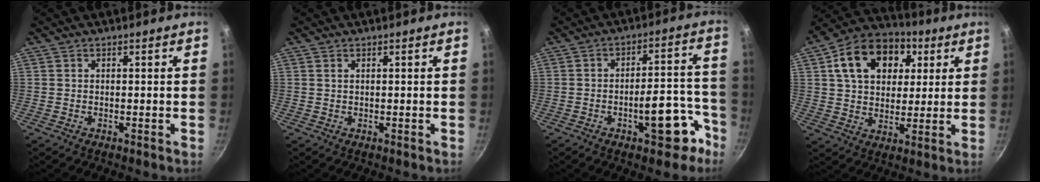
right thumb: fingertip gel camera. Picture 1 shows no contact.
{"total": 0.5, "force": [0.3, 0.3, 0.3], "torque": [-0.006, 0.001, 0.005]}
{"total": 12.0, "force": [-5.9, 5.2, 9.0], "torque": [-0.076, 0.063, -0.073]}
{"total": 17.6, "force": [5.9, 12.6, 10.8], "torque": [-0.155, 0.013, 0.087]}